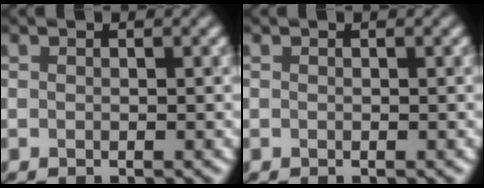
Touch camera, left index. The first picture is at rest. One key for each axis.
{"total": 0.0}